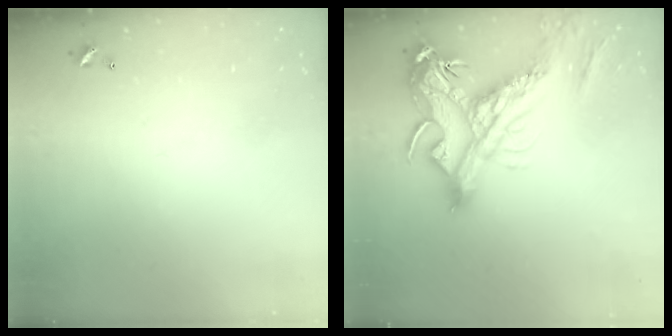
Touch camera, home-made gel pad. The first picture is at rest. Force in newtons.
{"total": 15.2, "press": 15.0, "slide": 2.6}